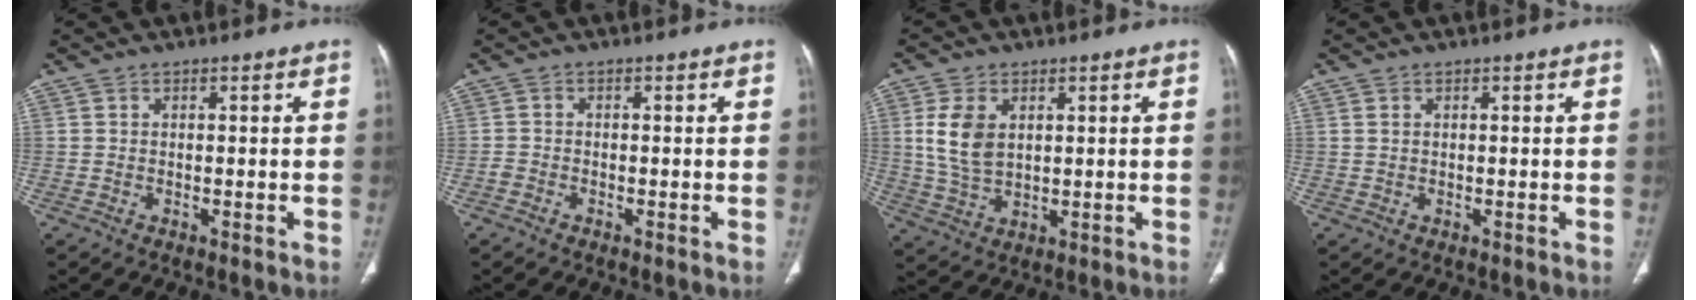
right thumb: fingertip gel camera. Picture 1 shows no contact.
{"total": 1.3, "force": [-0.9, 0.8, 0.5], "torque": [-0.011, 0.005, -0.022]}
{"total": 7.7, "force": [2.0, 4.8, 5.7], "torque": [-0.109, -0.006, 0.048]}
{"total": 0.5, "force": [0.3, 0.3, 0.3], "torque": [-0.007, 0.002, 0.007]}